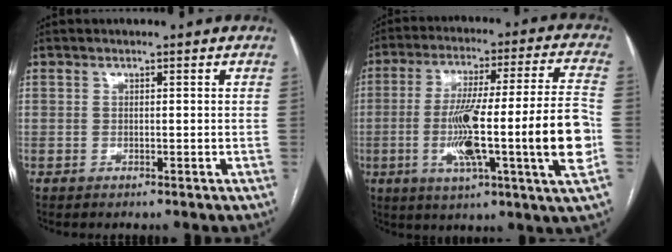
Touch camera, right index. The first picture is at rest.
{"total": 21.5, "force": [-4.2, -0.1, 21.1], "torque": [-0.310, 0.002, -0.073]}